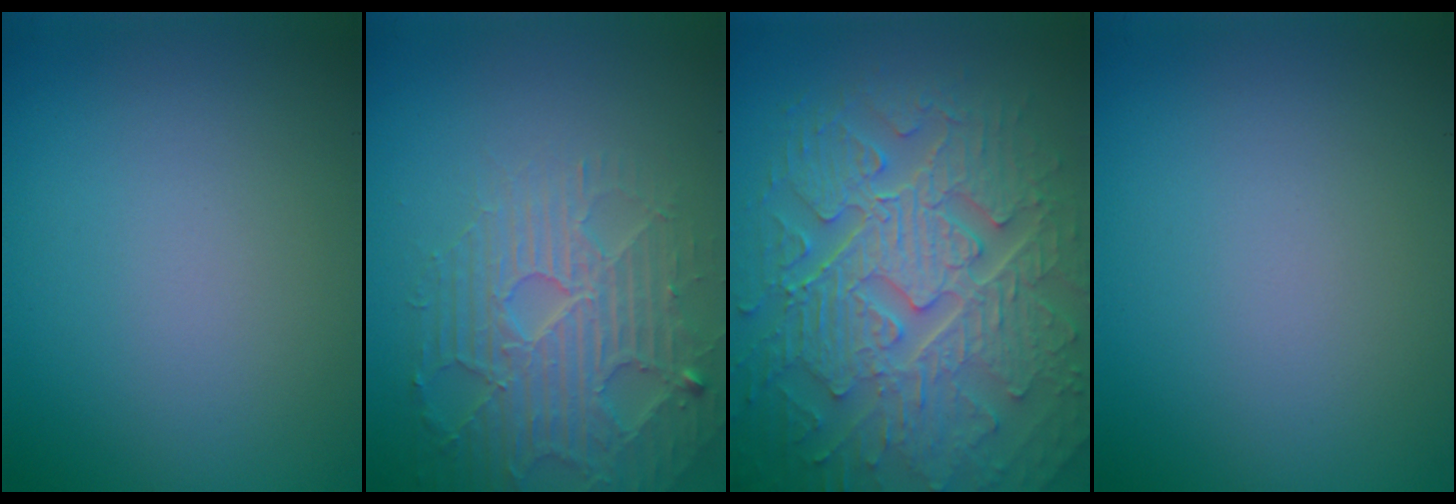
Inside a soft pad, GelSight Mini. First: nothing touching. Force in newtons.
{"total": 4.4, "press": 4.3, "slide": 0.8}
{"total": 10.5, "press": 7.0, "slide": 7.8}
{"total": 0.0}